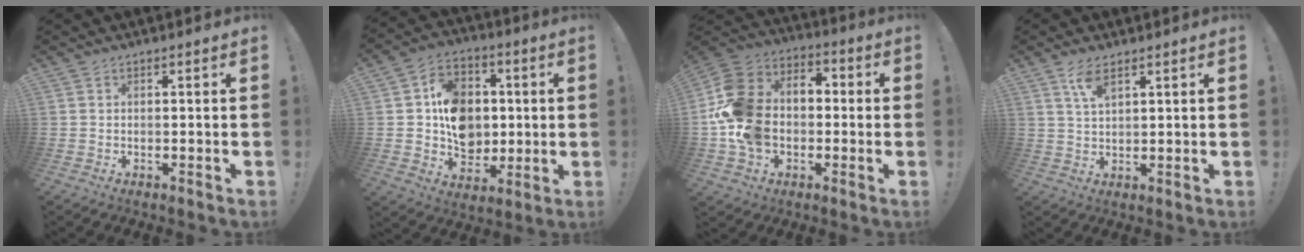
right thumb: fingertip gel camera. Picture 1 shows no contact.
{"total": 14.5, "force": [1.1, 12.2, 7.7], "torque": [-0.119, 0.010, 0.035]}
{"total": 17.7, "force": [-2.6, 14.1, 10.4], "torque": [-0.206, 0.025, -0.039]}
{"total": 4.9, "force": [3.1, 2.0, 3.3], "torque": [-0.058, -0.010, 0.053]}